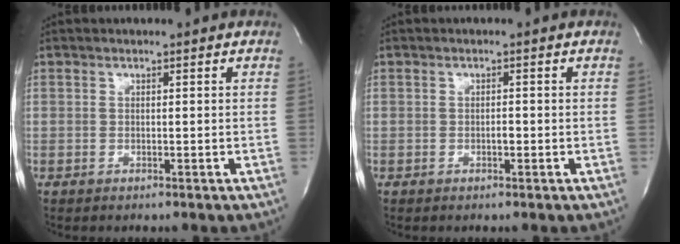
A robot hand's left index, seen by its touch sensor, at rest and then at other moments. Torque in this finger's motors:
{"motor_torque": [0.11, -0.02, -0.02, 0.00]}